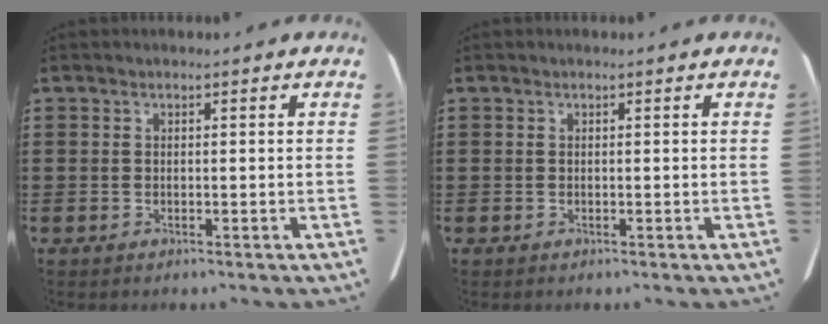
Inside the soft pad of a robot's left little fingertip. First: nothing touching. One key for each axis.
{"total": 0.0}